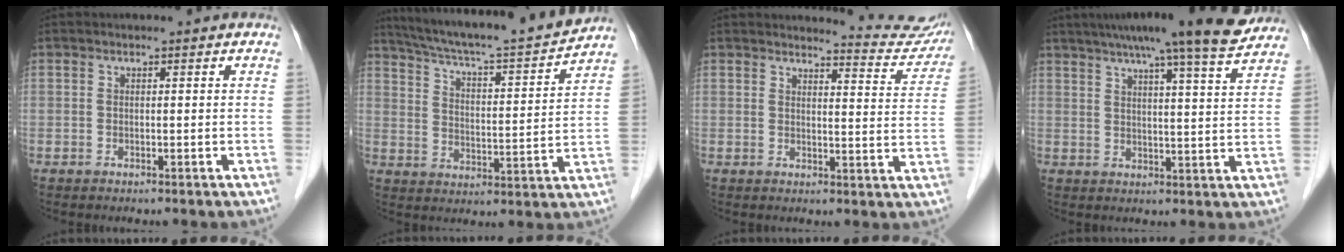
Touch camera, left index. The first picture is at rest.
{"total": 17.9, "force": [16.5, -0.4, 7.0], "torque": [-0.121, -0.014, 0.247]}
{"total": 9.2, "force": [9.2, 0.3, -0.2], "torque": [0.009, -0.054, 0.089]}
{"total": 16.1, "force": [13.6, 0.0, 8.6], "torque": [-0.134, 0.010, 0.176]}